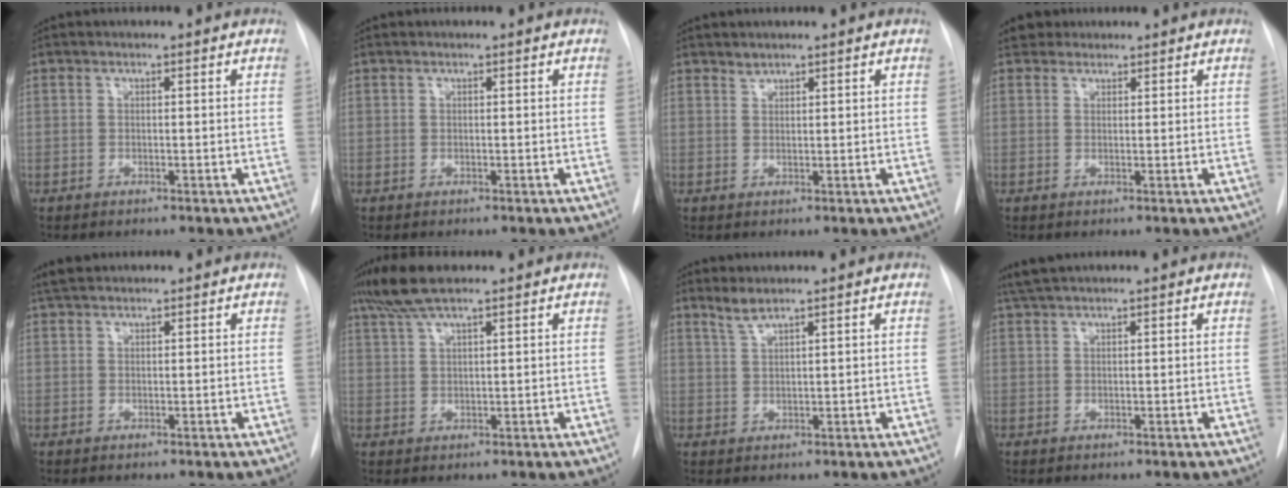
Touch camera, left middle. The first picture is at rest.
{"total": 0.0}
{"total": 0.9, "force": [0.9, 0.2, -0.1], "torque": [0.001, -0.002, 0.016]}
{"total": 2.3, "force": [1.9, 1.3, -0.1], "torque": [0.006, 0.012, 0.029]}
{"total": 2.6, "force": [2.2, 1.1, 0.6], "torque": [-0.013, 0.016, 0.038]}
{"total": 6.0, "force": [4.7, 0.6, 3.7], "torque": [-0.081, 0.018, 0.091]}
{"total": 2.4, "force": [2.0, -0.2, 1.2], "torque": [-0.030, 0.003, 0.045]}
{"total": 3.2, "force": [2.9, 0.2, 1.4], "torque": [-0.031, 0.021, 0.057]}